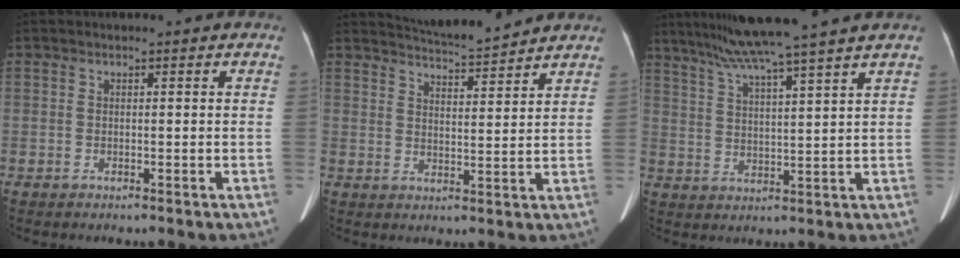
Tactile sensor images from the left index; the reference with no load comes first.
{"total": 8.6, "force": [8.4, 0.1, 2.0], "torque": [-0.045, 0.006, 0.127]}
{"total": 13.2, "force": [10.9, -2.2, 7.1], "torque": [-0.122, 0.012, 0.167]}